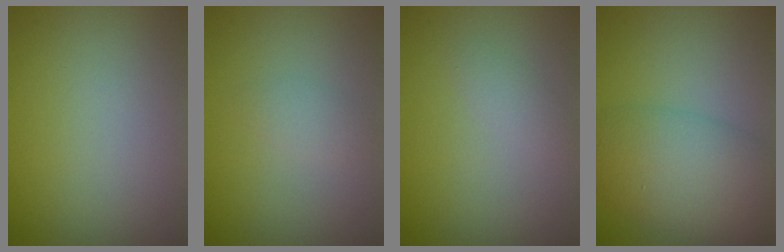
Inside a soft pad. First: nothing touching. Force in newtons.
{"total": 1.1, "press": 1.1, "slide": 0.1}
{"total": 1.0, "press": 1.0, "slide": 0.0}
{"total": 6.8, "press": 6.8, "slide": 0.2}